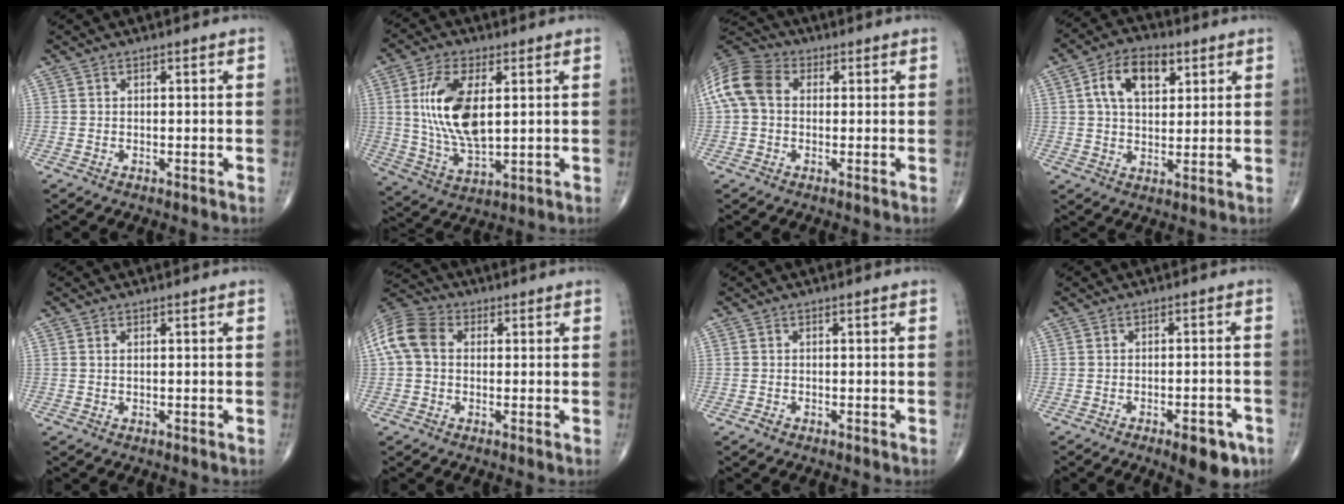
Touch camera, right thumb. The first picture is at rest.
{"total": 14.4, "force": [2.7, 6.8, 12.4], "torque": [-0.245, -0.016, 0.059]}
{"total": 10.4, "force": [1.3, 7.6, 6.9], "torque": [-0.146, 0.032, 0.016]}
{"total": 10.2, "force": [3.6, 6.1, 7.4], "torque": [-0.109, 0.001, 0.058]}
{"total": 0.5, "force": [0.2, 0.2, 0.4], "torque": [-0.014, 0.002, 0.005]}
{"total": 9.0, "force": [1.1, 6.7, 6.0], "torque": [-0.127, 0.032, 0.012]}
{"total": 0.7, "force": [-0.5, 0.5, 0.2], "torque": [-0.002, 0.001, -0.011]}
{"total": 6.8, "force": [-3.9, 2.6, 4.9], "torque": [-0.047, 0.014, -0.046]}